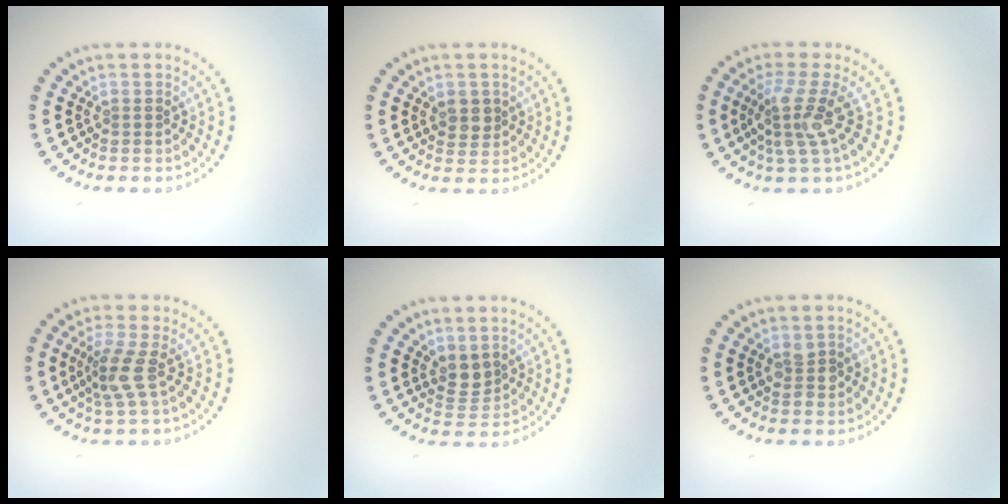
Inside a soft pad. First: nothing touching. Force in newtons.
{"total": 1.8, "press": 1.7, "slide": 0.4}
{"total": 3.5, "press": 2.6, "slide": 2.3}
{"total": 2.7, "press": 2.0, "slide": 1.8}
{"total": 2.1, "press": 1.8, "slide": 1.2}
{"total": 1.4, "press": 1.4, "slide": 0.2}